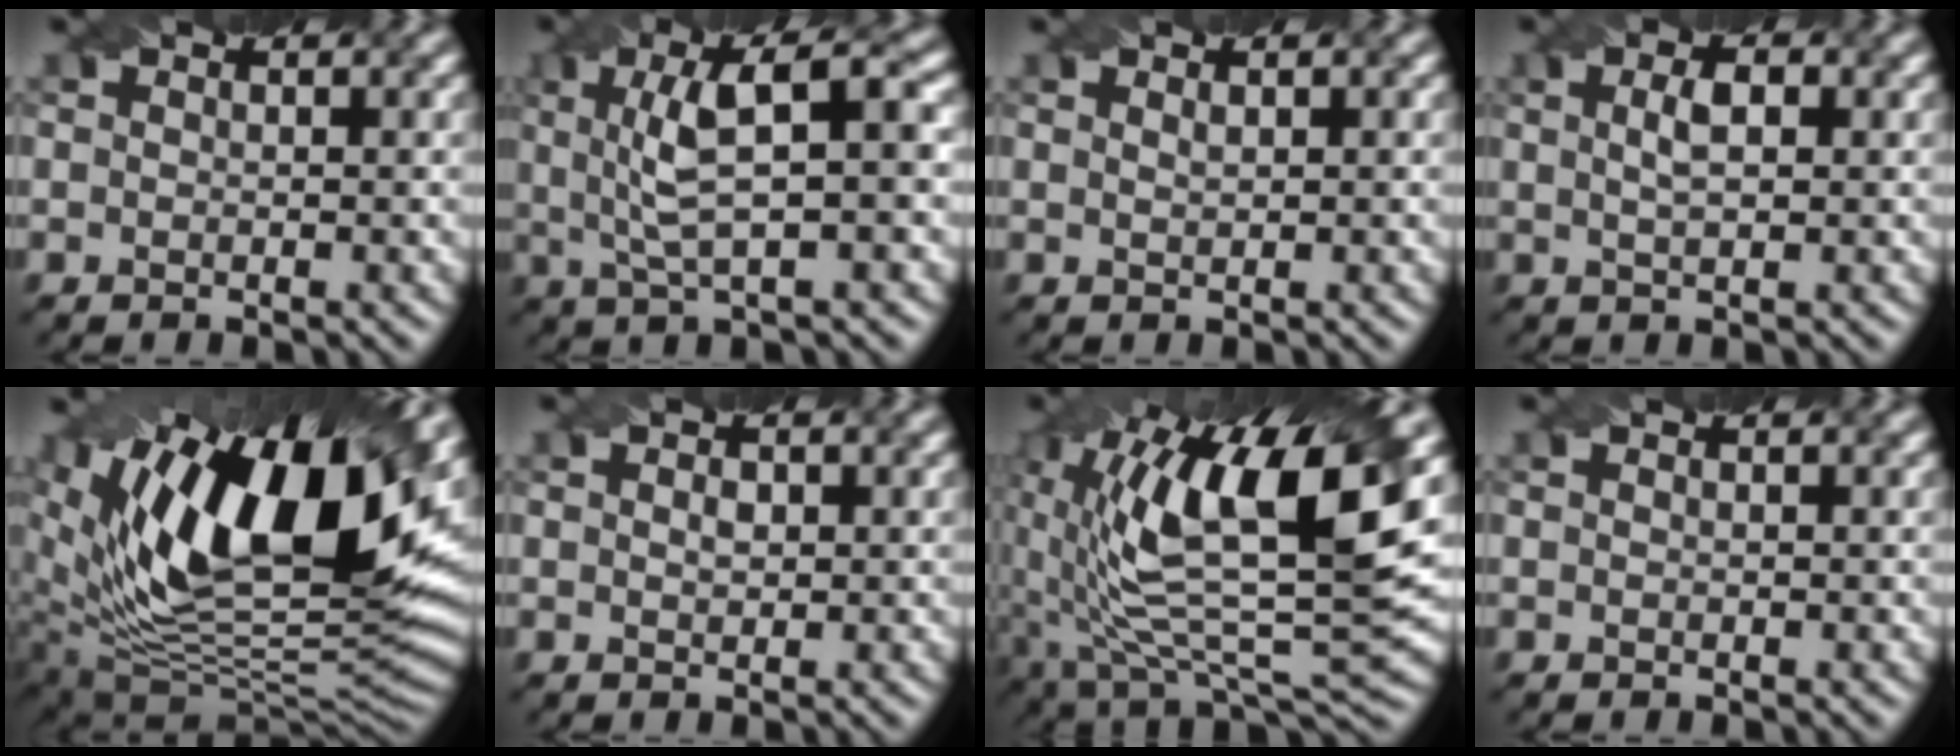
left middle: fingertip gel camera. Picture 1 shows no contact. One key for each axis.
{"total": 6.5, "fx": 1.2, "fy": 1.7, "fz": 6.2, "tx": -0.112, "ty": 0.010, "tz": 0.020}
{"total": 0.6, "fx": 0.3, "fy": 0.1, "fz": 0.5, "tx": -0.010, "ty": -0.001, "tz": 0.007}
{"total": 2.3, "fx": 0.6, "fy": 0.8, "fz": 2.1, "tx": -0.040, "ty": 0.004, "tz": 0.010}
{"total": 16.8, "fx": 7.2, "fy": 7.8, "fz": 13.0, "tx": -0.223, "ty": 0.011, "tz": 0.127}
{"total": 0.9, "fx": 0.1, "fy": 0.6, "fz": 0.6, "tx": -0.012, "ty": 0.001, "tz": 0.004}
{"total": 15.0, "fx": 3.8, "fy": 6.1, "fz": 13.2, "tx": -0.252, "ty": 0.002, "tz": 0.061}
{"total": 0.0}